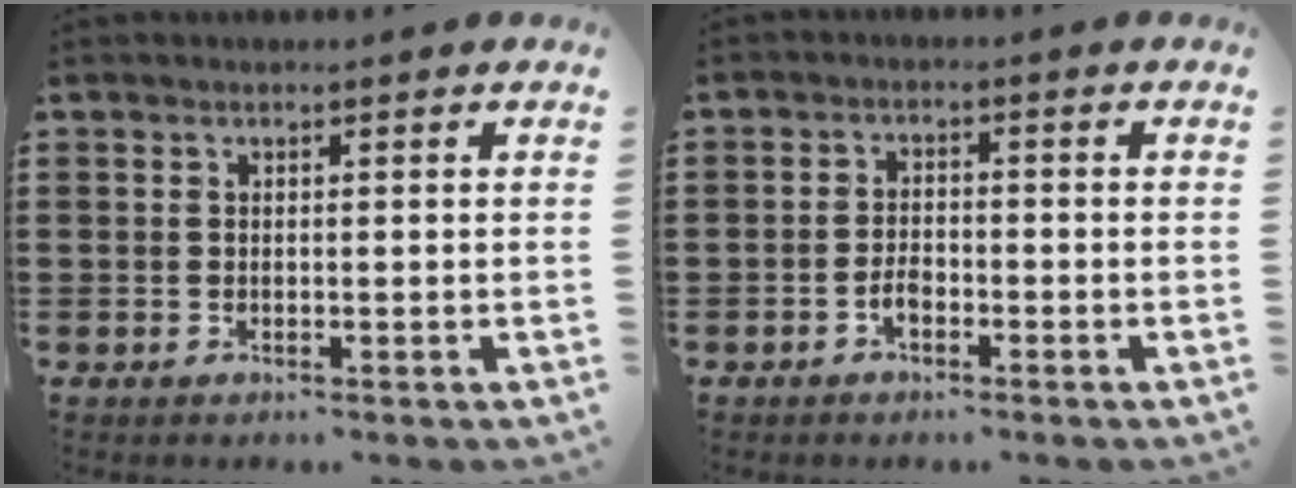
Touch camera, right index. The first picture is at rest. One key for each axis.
{"total": 2.1, "fx": -1.3, "fy": 1.1, "fz": 1.2, "tx": -0.026, "ty": -0.002, "tz": -0.025}